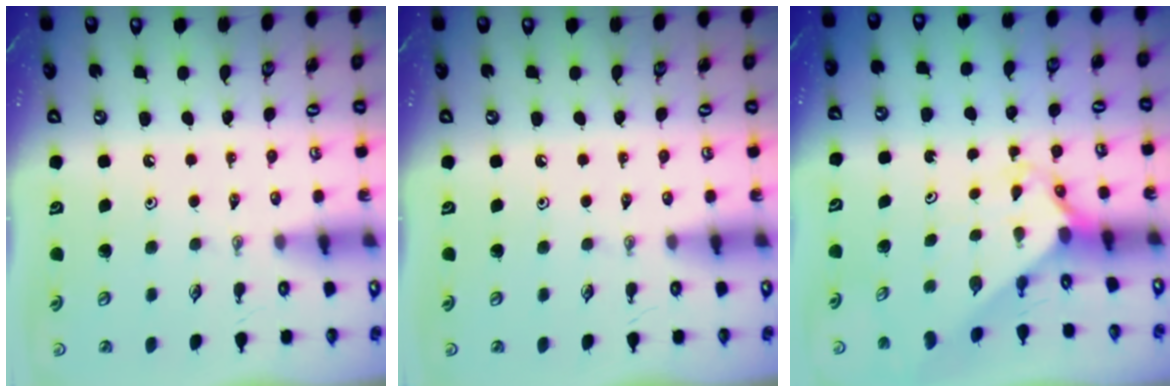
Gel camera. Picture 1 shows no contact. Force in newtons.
{"total": 0.0}
{"total": 2.4, "press": 2.4, "slide": 0.2}